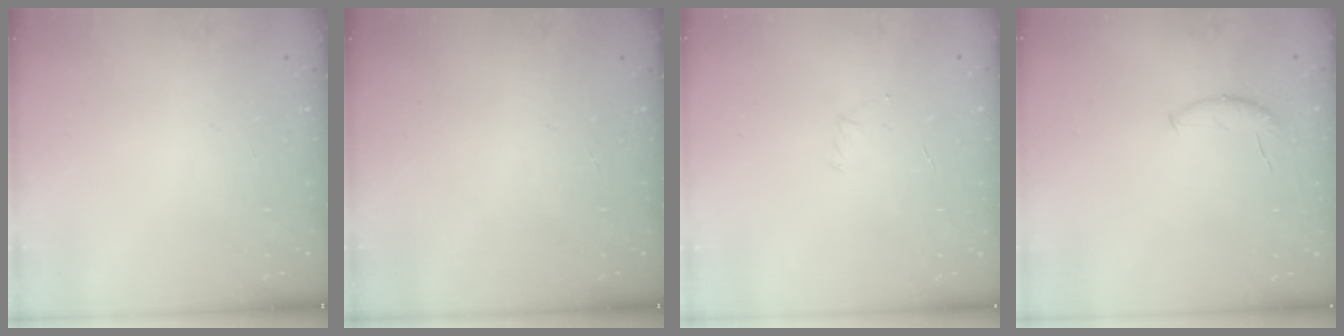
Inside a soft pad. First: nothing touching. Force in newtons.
{"total": 0.0}
{"total": 2.9, "press": 2.8, "slide": 0.8}
{"total": 6.5, "press": 6.4, "slide": 0.8}